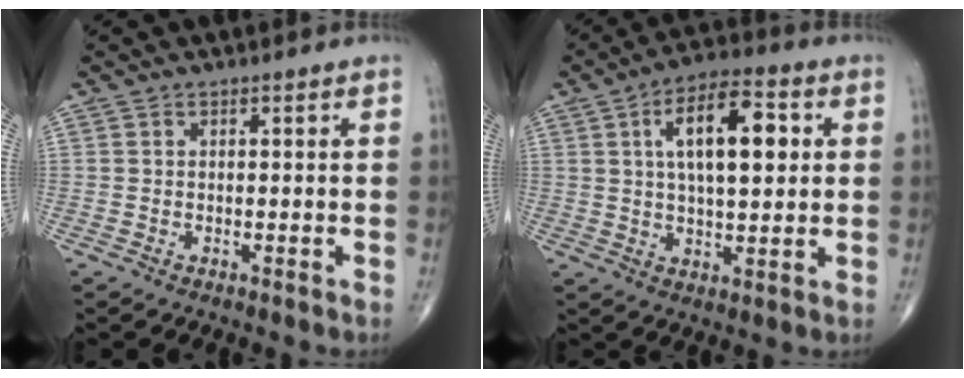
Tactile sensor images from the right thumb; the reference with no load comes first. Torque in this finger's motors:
{"motor_torque": [0.79, 3.13, 1.50, 0.43, 0.09]}